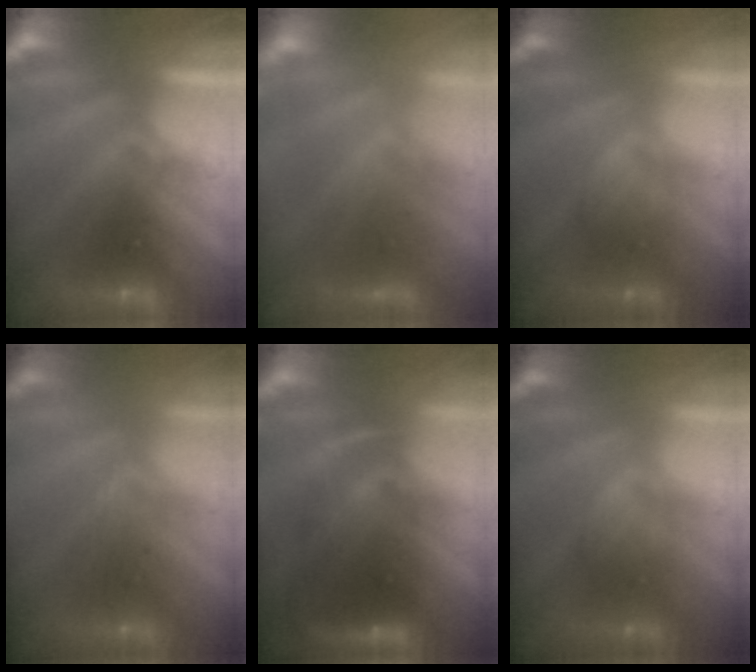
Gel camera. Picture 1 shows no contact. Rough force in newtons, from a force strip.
{"total": 4.3}
{"total": 2.0}
{"total": 2.8}
{"total": 8.0}
{"total": 2.0}